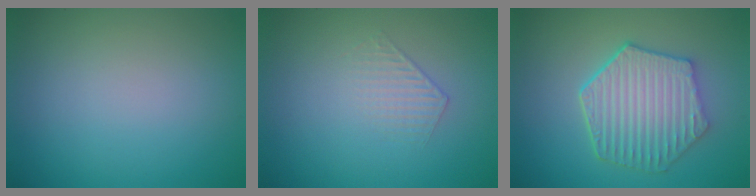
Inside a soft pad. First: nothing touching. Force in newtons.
{"total": 1.0, "press": 0.4, "slide": 0.9}
{"total": 6.4, "press": 5.0, "slide": 4.0}